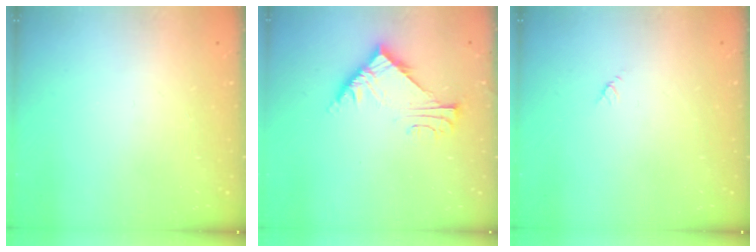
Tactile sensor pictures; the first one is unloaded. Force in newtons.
{"total": 7.0, "press": 7.0, "slide": 0.4}
{"total": 2.9, "press": 2.9, "slide": 0.3}